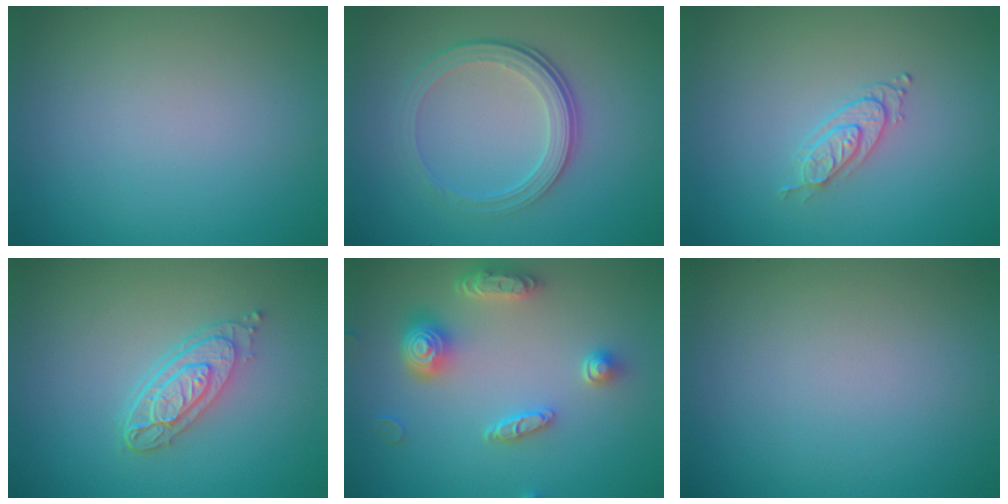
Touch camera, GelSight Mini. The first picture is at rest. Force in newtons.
{"total": 4.2, "press": 2.9, "slide": 3.0}
{"total": 2.0, "press": 1.4, "slide": 1.4}
{"total": 4.1, "press": 3.0, "slide": 2.7}
{"total": 4.8, "press": 3.9, "slide": 2.8}
{"total": 0.0}